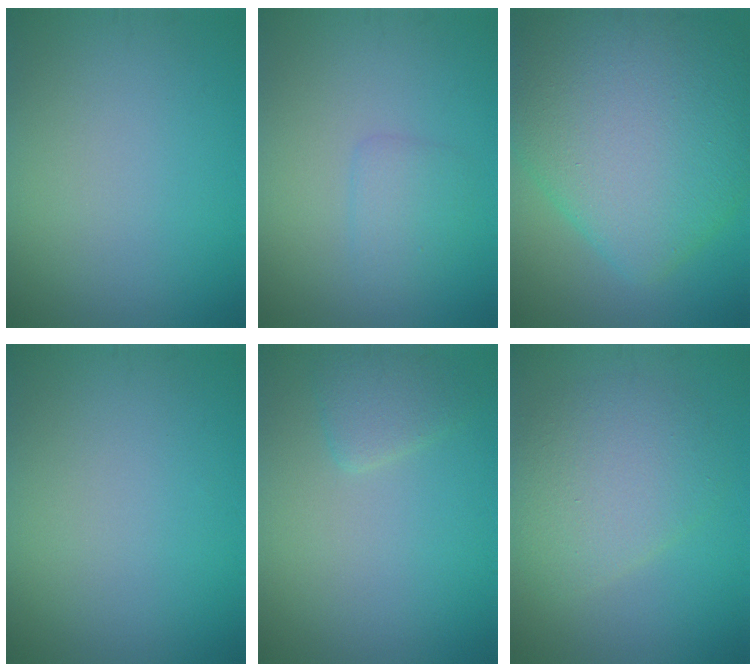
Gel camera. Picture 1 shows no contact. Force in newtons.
{"total": 1.8, "press": 1.8, "slide": 0.0}
{"total": 13.7, "press": 13.7, "slide": 0.6}
{"total": 0.0}
{"total": 1.9, "press": 1.9, "slide": 0.2}
{"total": 4.6, "press": 4.6, "slide": 0.3}